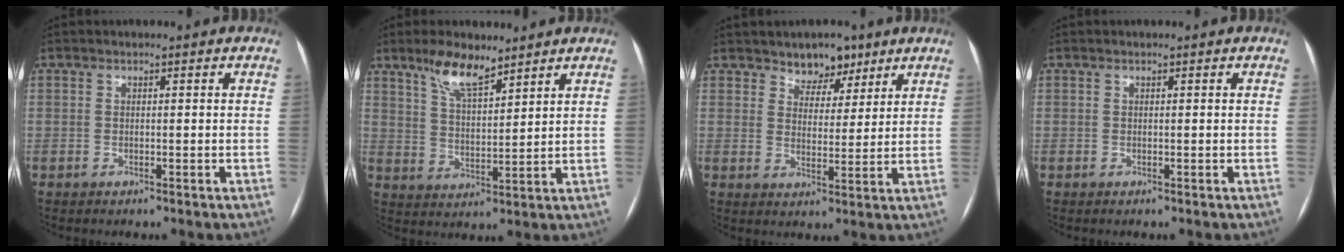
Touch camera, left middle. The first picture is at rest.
{"total": 7.1, "force": [5.5, 1.7, 4.2], "torque": [-0.087, 0.002, 0.105]}
{"total": 5.6, "force": [4.2, 3.3, 1.8], "torque": [-0.014, 0.001, 0.068]}
{"total": 0.0}